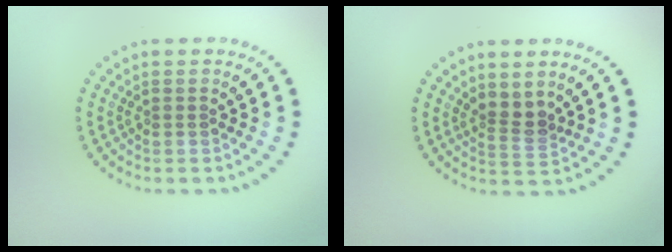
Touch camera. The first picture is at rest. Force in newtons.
{"total": 2.2, "press": 1.8, "slide": 1.4}